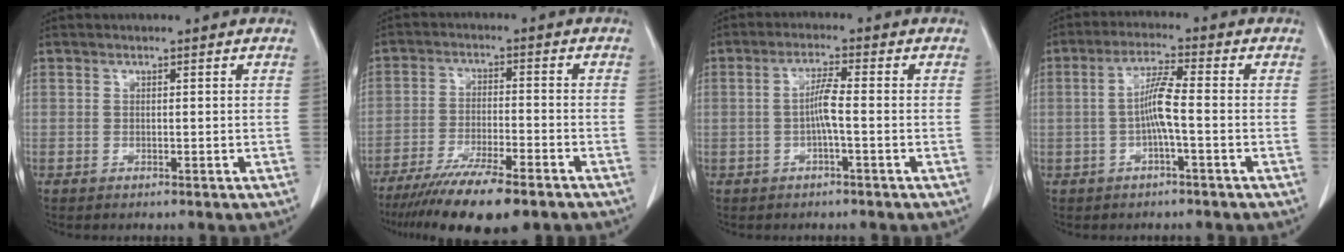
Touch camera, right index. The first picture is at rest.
{"total": 13.8, "force": [-10.5, 1.9, 8.7], "torque": [-0.149, -0.032, -0.171]}
{"total": 3.7, "force": [-0.6, 0.0, 3.6], "torque": [-0.071, 0.005, -0.011]}
{"total": 5.3, "force": [-0.8, 0.1, 5.2], "torque": [-0.105, 0.008, -0.017]}